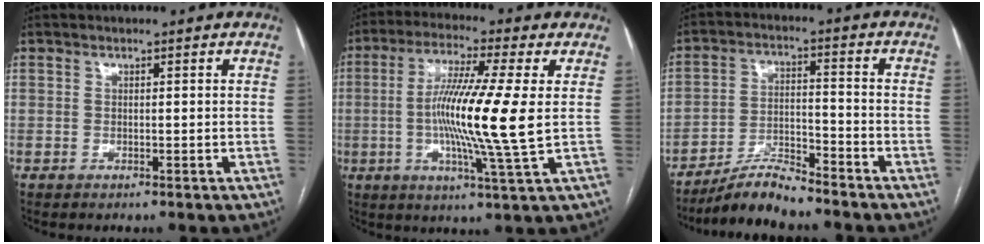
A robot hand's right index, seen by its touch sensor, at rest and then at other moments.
{"total": 13.8, "force": [0.0, -1.0, 13.8], "torque": [-0.260, -0.013, -0.013]}
{"total": 7.8, "force": [-7.1, 0.9, 3.2], "torque": [-0.062, -0.007, -0.130]}